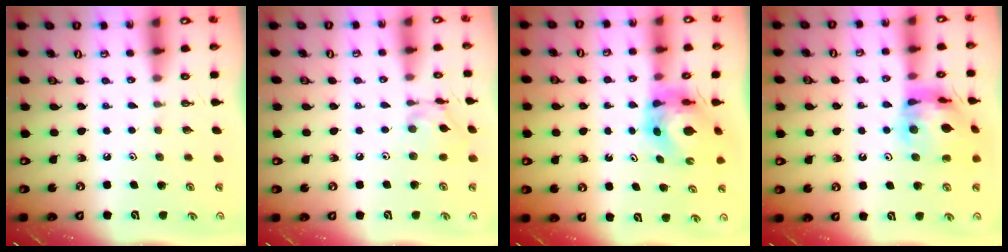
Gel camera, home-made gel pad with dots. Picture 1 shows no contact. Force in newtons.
{"total": 10.2, "press": 10.2, "slide": 0.6}
{"total": 6.5, "press": 6.4, "slide": 0.5}
{"total": 14.8, "press": 14.7, "slide": 1.7}